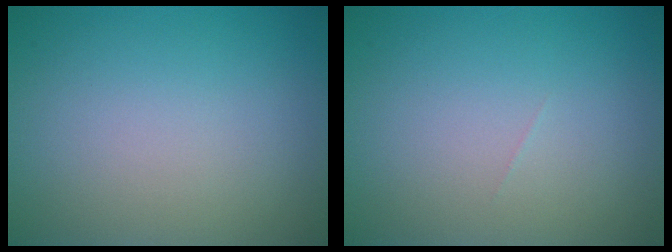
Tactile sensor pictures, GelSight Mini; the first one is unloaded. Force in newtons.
{"total": 0.0}